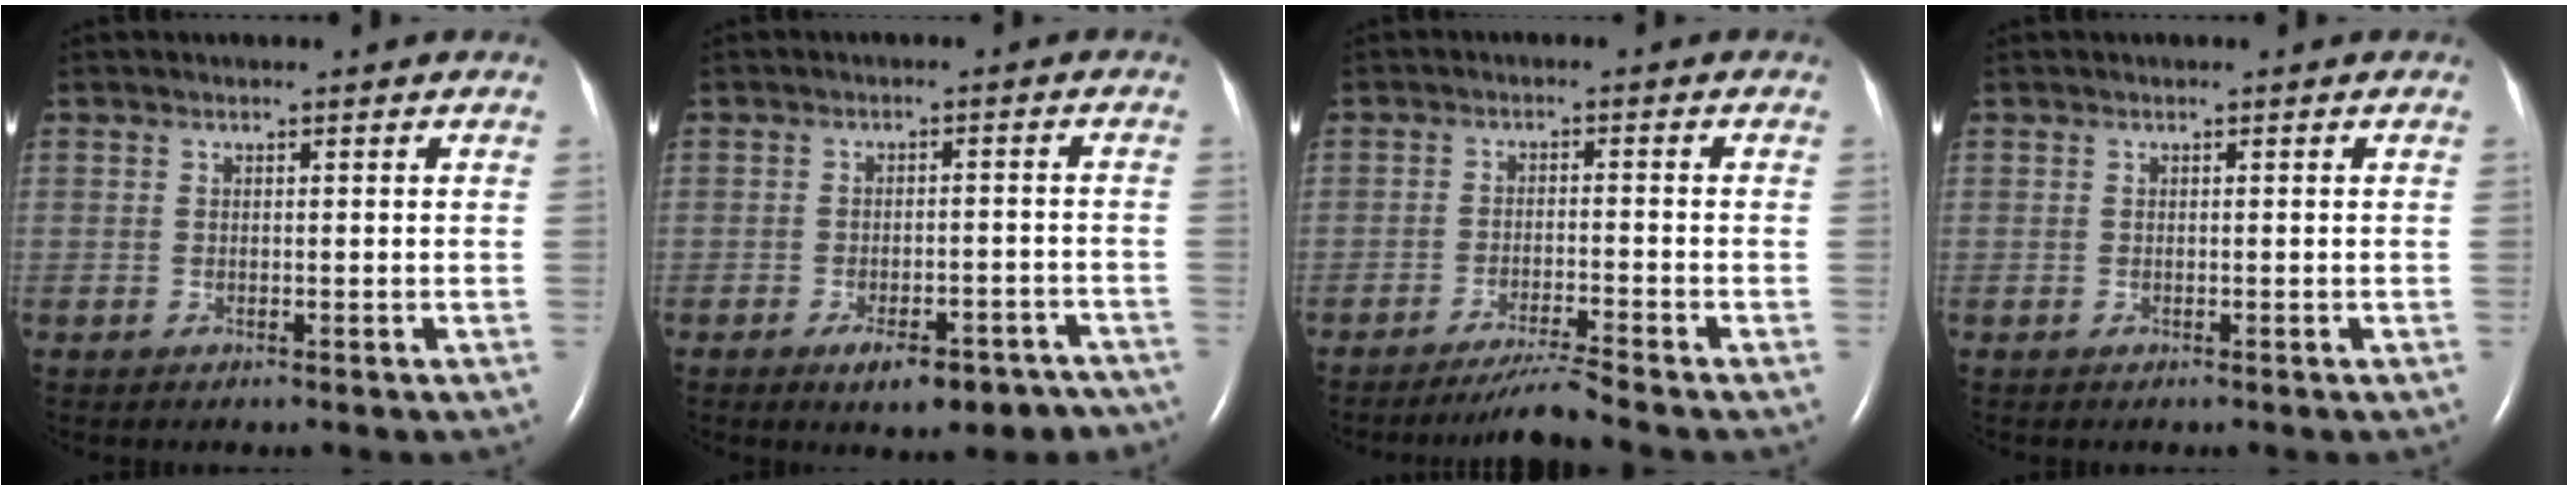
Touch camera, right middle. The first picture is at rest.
{"total": 9.6, "force": [-7.5, 3.4, 5.0], "torque": [-0.048, 0.011, -0.097]}
{"total": 4.5, "force": [-4.0, -1.9, 1.2], "torque": [-0.028, -0.022, -0.074]}
{"total": 0.0}